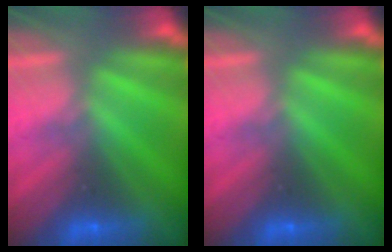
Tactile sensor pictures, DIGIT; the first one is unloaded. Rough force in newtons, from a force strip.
{"total": 0.0}